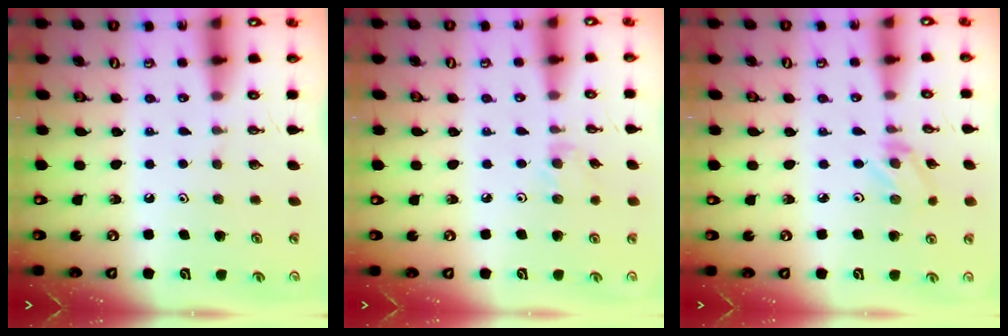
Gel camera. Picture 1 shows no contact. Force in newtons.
{"total": 2.3, "press": 2.3, "slide": 0.4}
{"total": 2.0, "press": 1.9, "slide": 0.3}